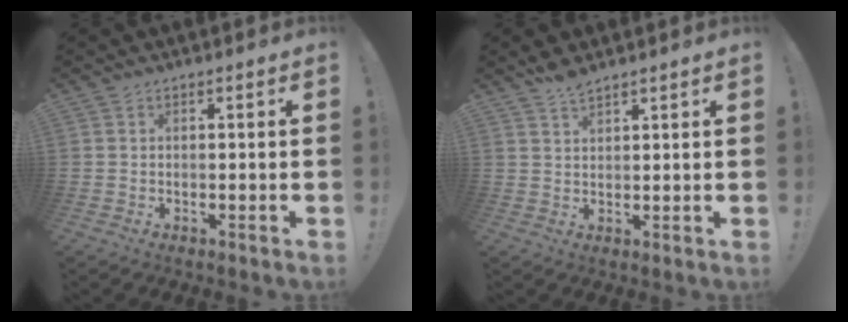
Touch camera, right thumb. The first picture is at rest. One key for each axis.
{"total": 3.7, "fx": 3.2, "fy": 1.2, "fz": 1.4, "tx": -0.020, "ty": -0.022, "tz": 0.057}